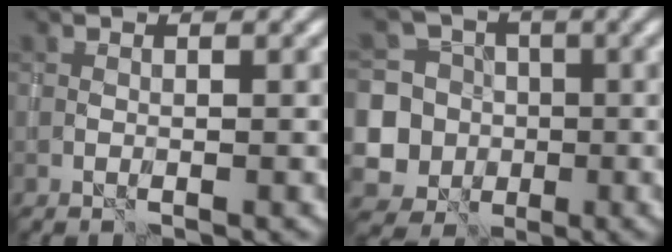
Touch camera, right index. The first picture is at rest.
{"total": 9.3, "force": [-2.2, 8.7, 2.6], "torque": [-0.060, 0.006, -0.062]}